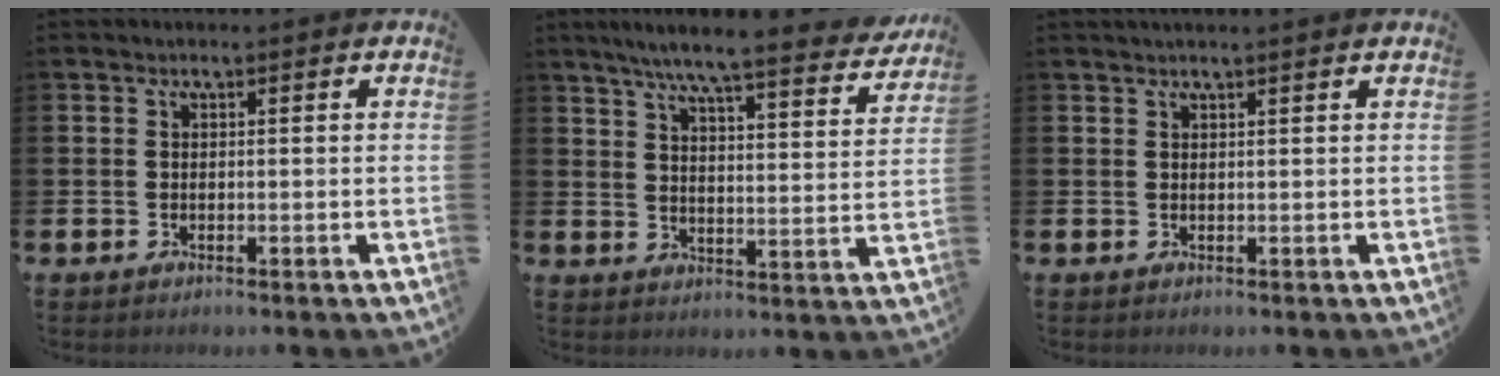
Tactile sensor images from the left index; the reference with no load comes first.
{"total": 7.5, "force": [6.6, 0.3, 3.5], "torque": [-0.079, -0.045, 0.108]}
{"total": 1.0, "force": [0.9, -0.2, 0.3], "torque": [-0.002, -0.001, 0.016]}